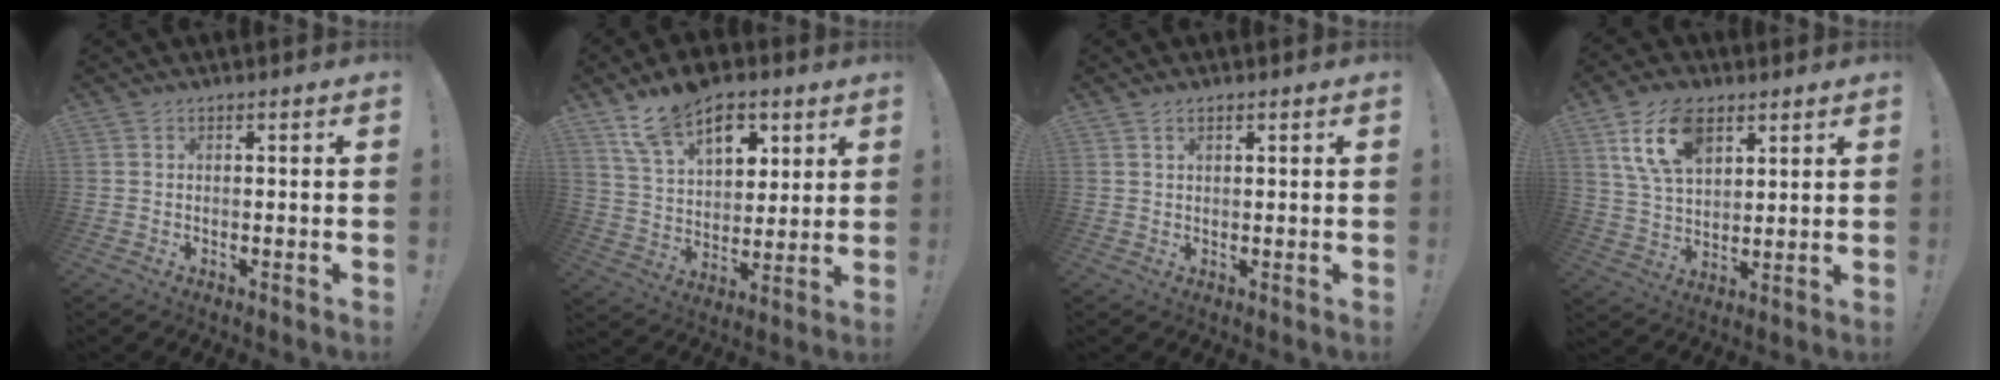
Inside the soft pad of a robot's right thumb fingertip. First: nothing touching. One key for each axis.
{"total": 16.4, "fx": 9.8, "fy": 9.9, "fz": 8.7, "tx": -0.132, "ty": -0.060, "tz": 0.179}
{"total": 1.4, "fx": 0.9, "fy": 0.7, "fz": 0.8, "tx": -0.008, "ty": -0.003, "tz": 0.015}
{"total": 14.3, "fx": 7.3, "fy": 8.3, "fz": 9.0, "tx": -0.163, "ty": -0.017, "tz": 0.136}